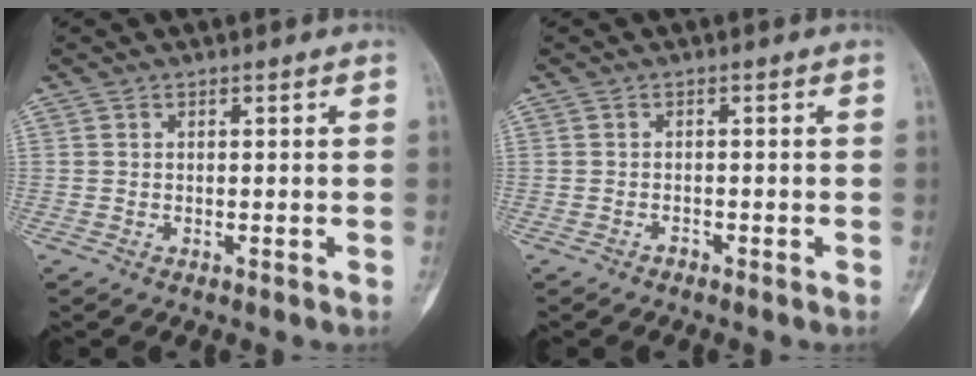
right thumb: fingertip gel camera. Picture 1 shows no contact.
{"total": 0.7, "force": [-0.6, 0.3, 0.1], "torque": [-0.003, 0.002, -0.013]}